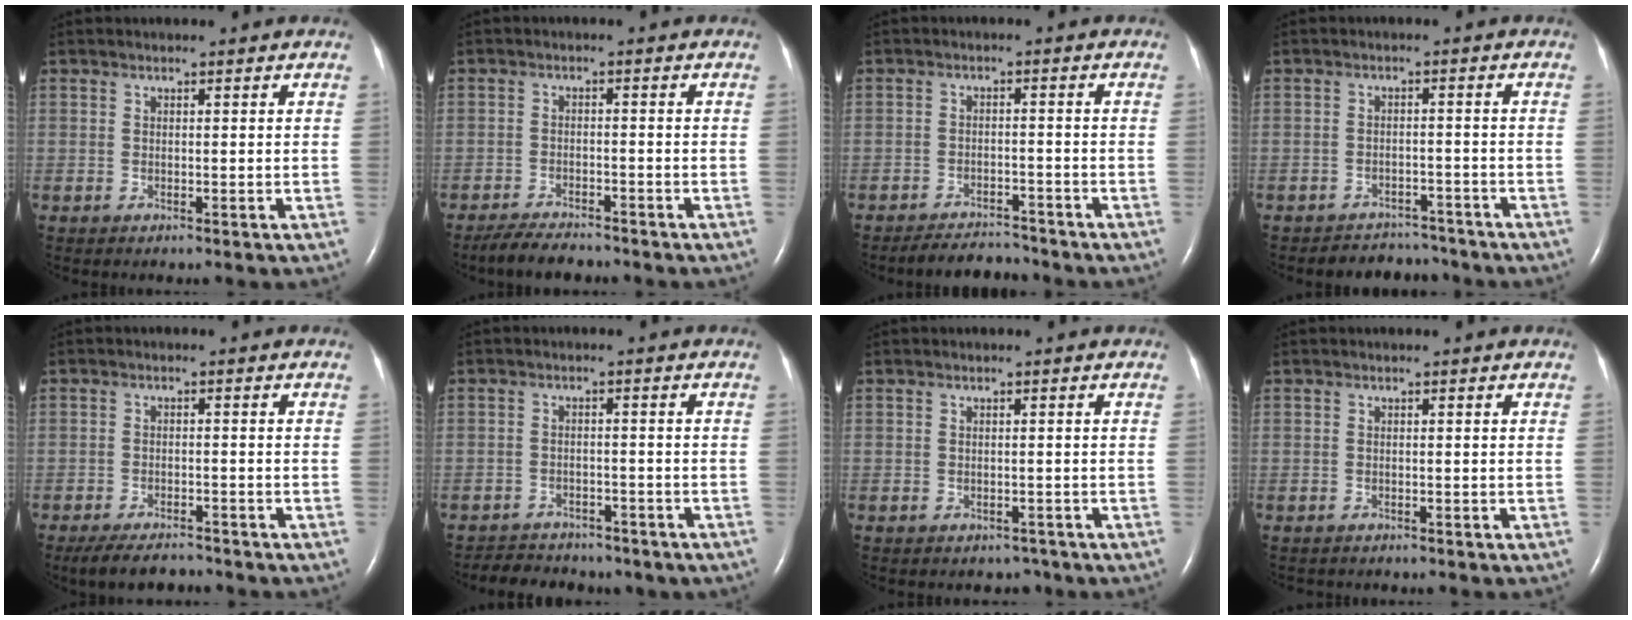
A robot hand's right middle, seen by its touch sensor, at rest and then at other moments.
{"total": 5.3, "force": [-4.8, 1.1, 2.0], "torque": [-0.042, -0.015, -0.081]}
{"total": 4.6, "force": [-4.5, 0.8, 0.2], "torque": [-0.007, -0.009, -0.074]}
{"total": 5.4, "force": [-5.0, 1.9, -0.8], "torque": [0.012, 0.013, -0.069]}
{"total": 5.8, "force": [-5.0, 1.5, 2.3], "torque": [-0.043, -0.014, -0.084]}
{"total": 9.5, "force": [-7.8, 4.6, 2.9], "torque": [-0.058, 0.010, -0.093]}
{"total": 1.6, "force": [-1.3, 1.0, -0.1], "torque": [0.001, 0.003, -0.019]}
{"total": 0.9, "force": [-0.8, 0.3, 0.1], "torque": [-0.011, -0.001, -0.010]}